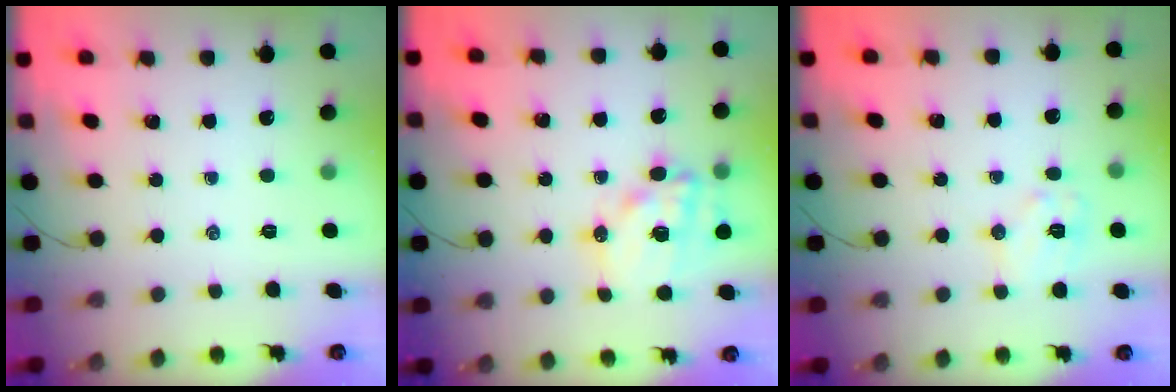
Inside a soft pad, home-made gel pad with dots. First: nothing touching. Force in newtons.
{"total": 14.5, "press": 14.1, "slide": 3.3}
{"total": 8.4, "press": 8.3, "slide": 0.7}